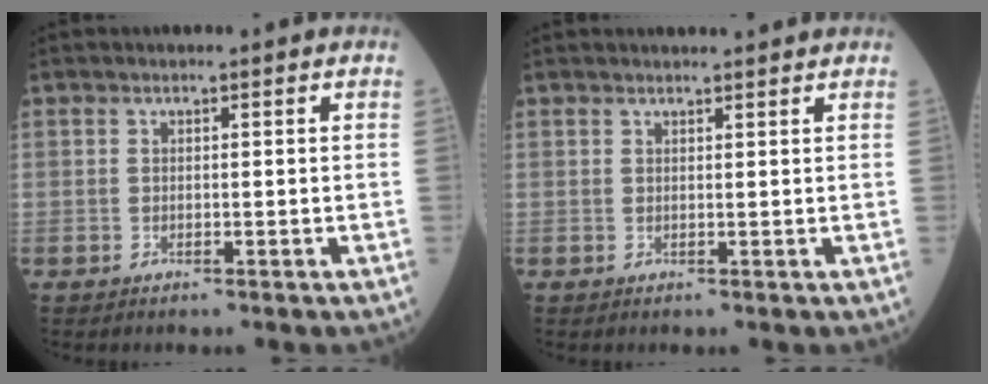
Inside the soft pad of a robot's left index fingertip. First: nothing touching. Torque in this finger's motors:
{"motor_torque": [-0.52, -0.46, -0.22, 0.00]}